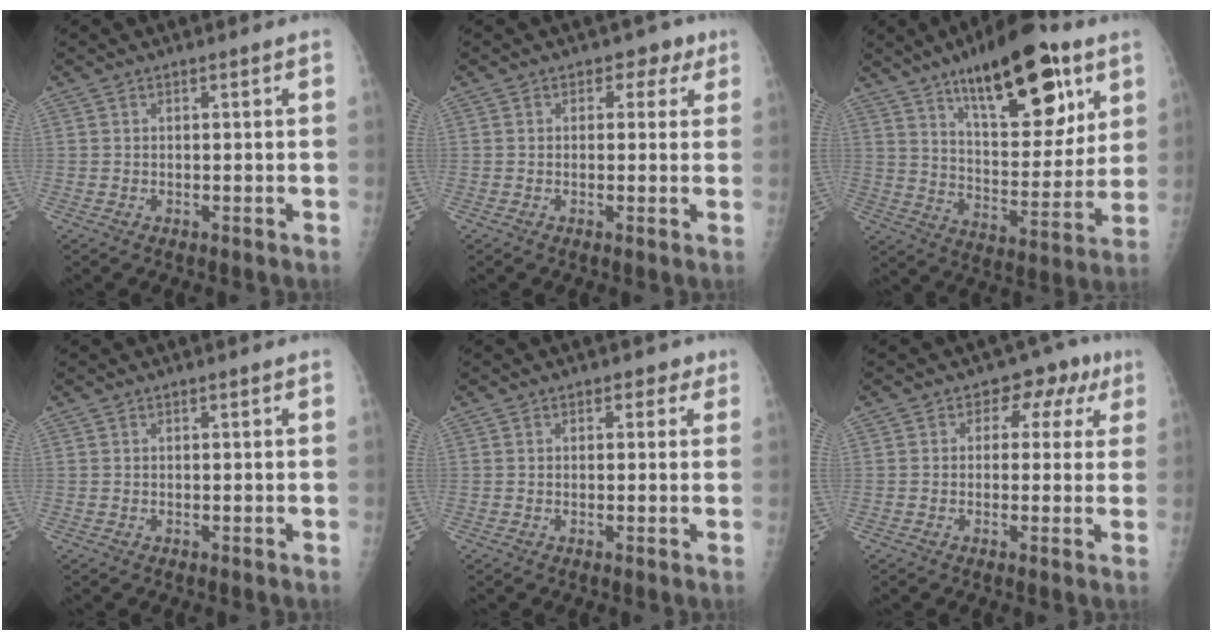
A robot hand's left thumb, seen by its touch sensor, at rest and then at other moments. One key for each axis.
{"total": 3.6, "fx": 1.6, "fy": 2.7, "fz": 1.6, "tx": 0.013, "ty": -0.002, "tz": 0.013}
{"total": 23.1, "fx": 12.8, "fy": 9.2, "fz": 17.0, "tx": -0.209, "ty": -0.056, "tz": 0.205}
{"total": 0.0}
{"total": 2.1, "fx": 1.1, "fy": 1.6, "fz": 0.8, "tx": 0.014, "ty": -0.001, "tz": 0.006}
{"total": 6.5, "fx": 2.1, "fy": 5.0, "fz": 3.6, "tx": 0.009, "ty": 0.006, "tz": 0.012}